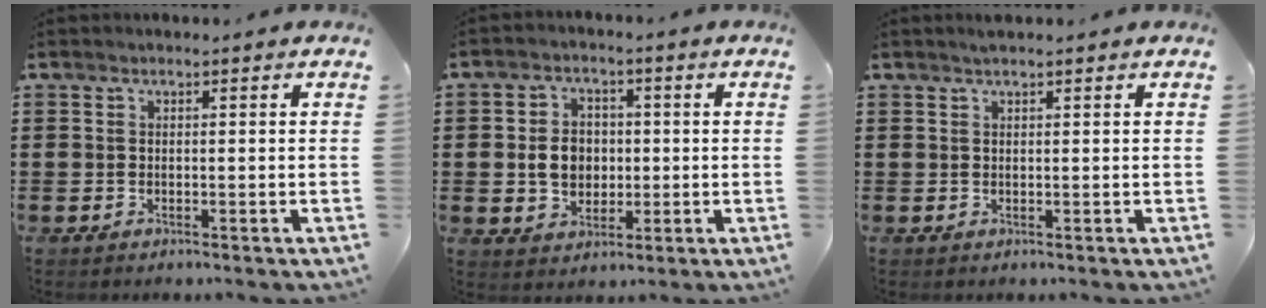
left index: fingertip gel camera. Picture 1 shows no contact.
{"total": 5.9, "force": [-0.2, 4.8, 3.5], "torque": [-0.076, 0.007, -0.010]}
{"total": 0.9, "force": [0.8, 0.0, 0.5], "torque": [-0.011, 0.000, 0.015]}